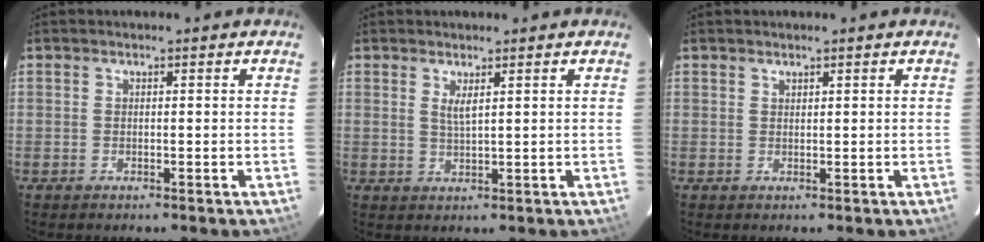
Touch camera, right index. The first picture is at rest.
{"total": 2.0, "force": [1.1, 0.1, 1.7], "torque": [-0.029, 0.000, 0.020]}
{"total": 0.6, "force": [0.5, 0.2, 0.0], "torque": [0.000, 0.001, 0.011]}